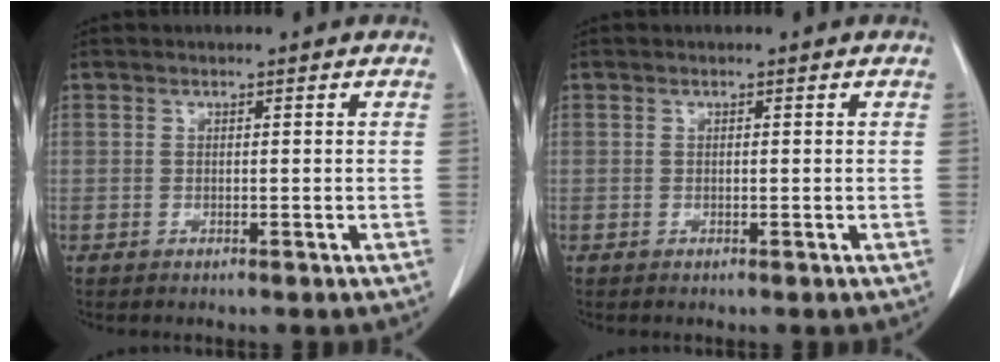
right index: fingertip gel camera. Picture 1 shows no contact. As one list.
[{"total": 0.0}]